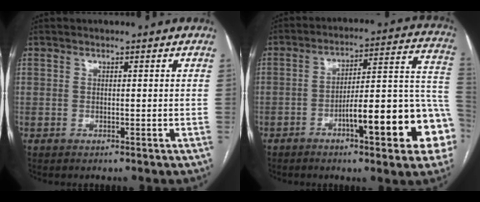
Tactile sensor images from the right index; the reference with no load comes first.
{"total": 18.1, "force": [-6.6, 2.9, 16.6], "torque": [-0.168, 0.036, -0.083]}